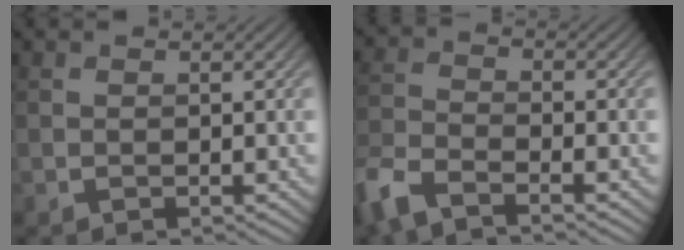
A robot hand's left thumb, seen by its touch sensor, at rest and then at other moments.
{"total": 5.9, "force": [-4.6, 1.8, 3.3], "torque": [-0.083, -0.011, -0.105]}